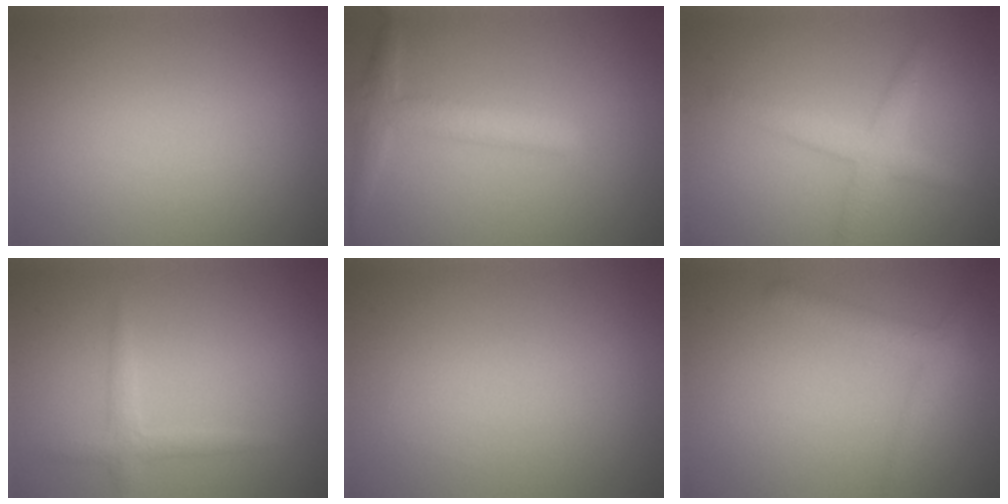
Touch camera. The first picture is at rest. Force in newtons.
{"total": 2.8, "press": 2.8, "slide": 0.1}
{"total": 2.6, "press": 2.6, "slide": 0.2}
{"total": 1.7, "press": 1.7, "slide": 0.1}
{"total": 0.0}
{"total": 2.4, "press": 2.4, "slide": 0.1}